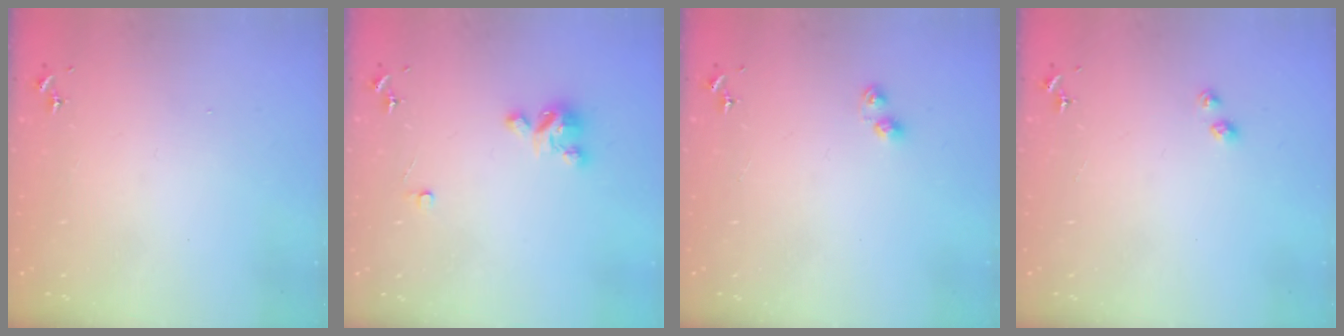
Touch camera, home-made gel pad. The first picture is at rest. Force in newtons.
{"total": 5.2, "press": 5.2, "slide": 0.4}
{"total": 4.9, "press": 4.8, "slide": 0.7}
{"total": 2.6, "press": 2.6, "slide": 0.3}